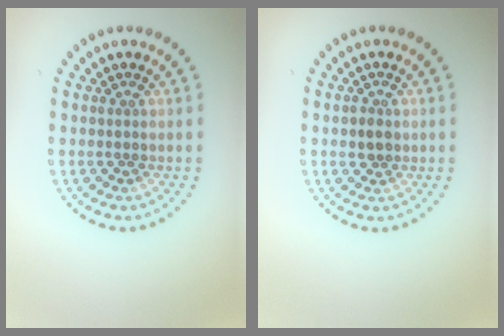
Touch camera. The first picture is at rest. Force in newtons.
{"total": 1.4, "press": 1.4, "slide": 0.3}